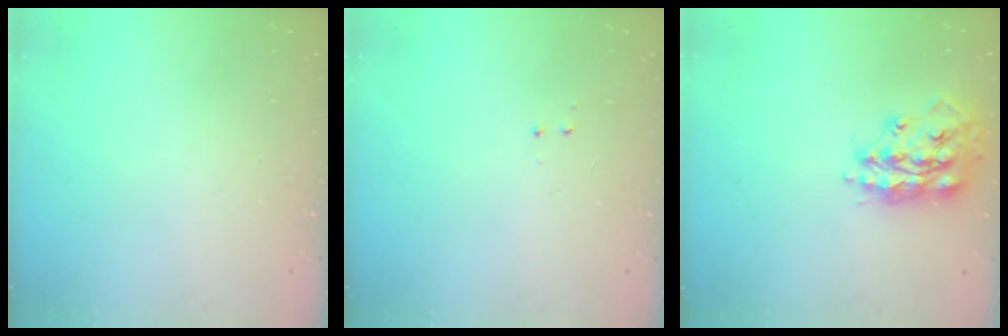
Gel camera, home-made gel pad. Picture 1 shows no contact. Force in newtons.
{"total": 4.0, "press": 4.0, "slide": 0.4}
{"total": 17.0, "press": 16.9, "slide": 1.4}